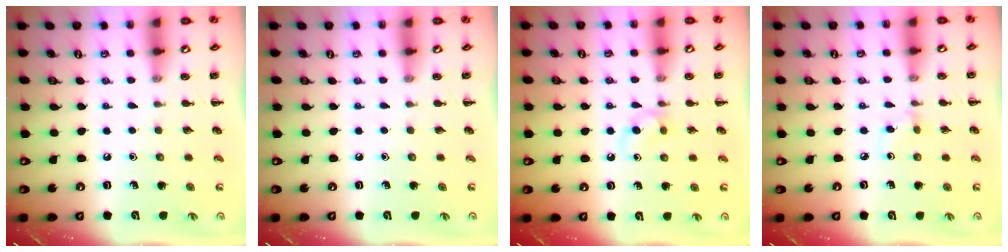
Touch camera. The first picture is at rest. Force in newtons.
{"total": 0.0}
{"total": 3.9, "press": 3.8, "slide": 1.1}
{"total": 2.6, "press": 2.3, "slide": 1.1}